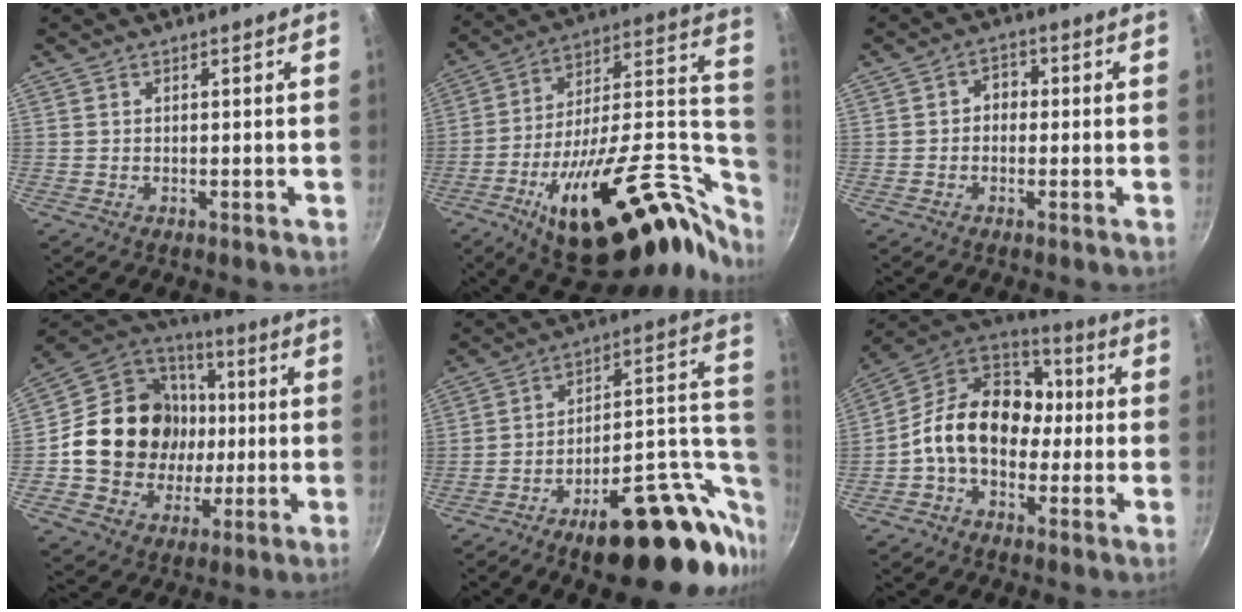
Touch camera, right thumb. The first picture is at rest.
{"total": 38.8, "force": [-13.1, 17.5, 32.1], "torque": [-0.434, 0.069, -0.193]}
{"total": 3.2, "force": [-0.3, 2.6, 1.8], "torque": [-0.007, 0.011, -0.013]}
{"total": 21.8, "force": [0.2, 19.1, 10.5], "torque": [-0.161, 0.027, 0.011]}
{"total": 26.7, "force": [-10.4, 12.3, 21.3], "torque": [-0.239, 0.062, -0.145]}
{"total": 17.4, "force": [-1.1, 13.0, 11.5], "torque": [-0.145, 0.048, -0.042]}